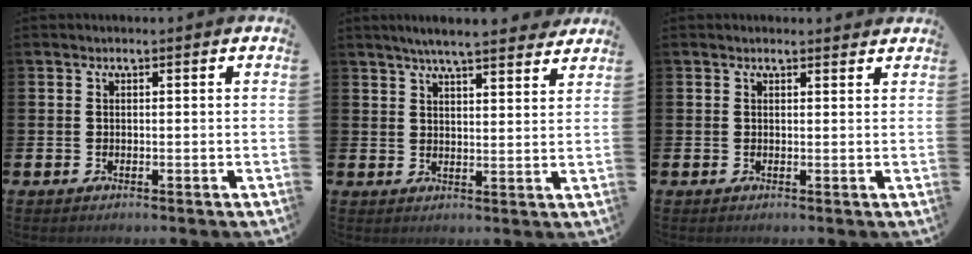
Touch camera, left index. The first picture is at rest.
{"total": 5.7, "force": [5.4, 0.0, 1.8], "torque": [-0.041, -0.027, 0.094]}
{"total": 0.9, "force": [0.9, 0.2, 0.1], "torque": [0.006, 0.000, 0.015]}